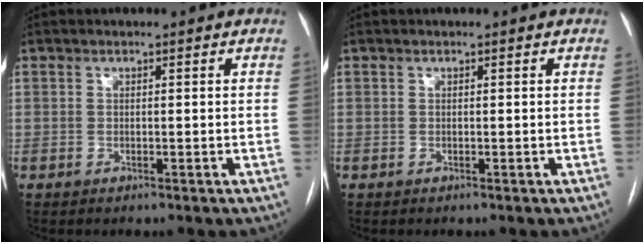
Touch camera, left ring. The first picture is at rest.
{"total": 0.0}